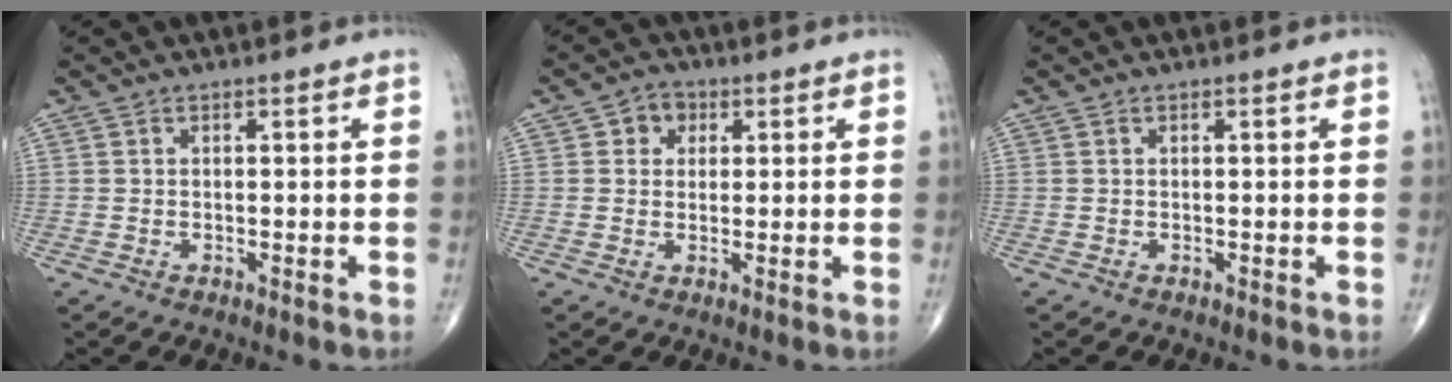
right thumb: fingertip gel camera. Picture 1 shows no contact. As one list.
[{"total": 3.7, "force": [1.2, 3.2, 1.5], "torque": [0.001, 0.002, 0.012]}, {"total": 0.0}]